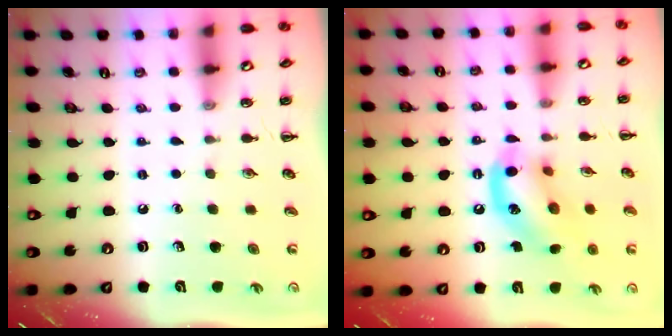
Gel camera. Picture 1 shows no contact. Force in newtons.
{"total": 13.8, "press": 13.8, "slide": 1.4}